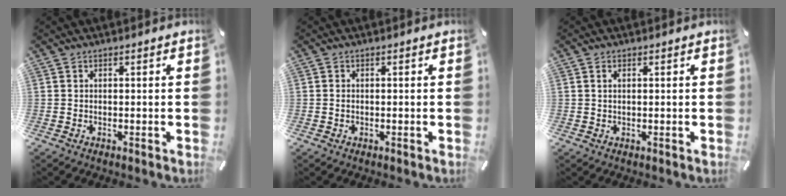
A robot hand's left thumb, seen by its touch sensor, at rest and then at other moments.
{"total": 0.9, "force": [-0.1, 0.6, 0.6], "torque": [-0.013, 0.003, -0.004]}
{"total": 1.0, "force": [0.3, 0.5, 0.8], "torque": [-0.018, 0.002, 0.005]}